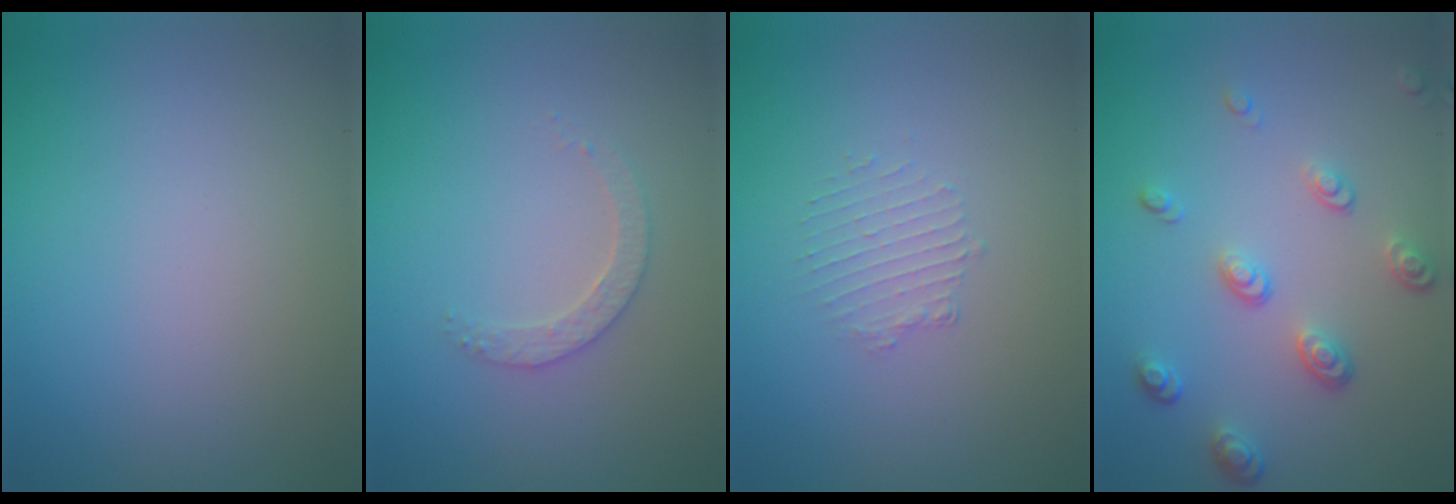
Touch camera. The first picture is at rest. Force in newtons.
{"total": 1.9, "press": 1.8, "slide": 0.6}
{"total": 1.3, "press": 0.7, "slide": 1.1}
{"total": 3.5, "press": 2.5, "slide": 2.4}